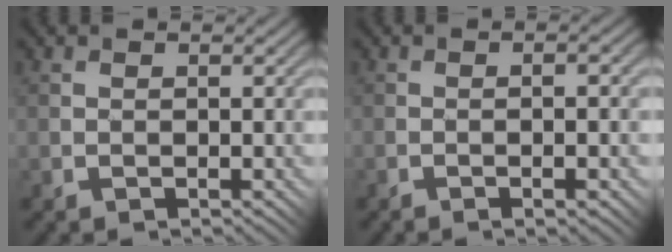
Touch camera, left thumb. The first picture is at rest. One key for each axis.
{"total": 4.4, "fx": -1.5, "fy": 0.8, "fz": 4.0, "tx": -0.050, "ty": 0.002, "tz": -0.015}